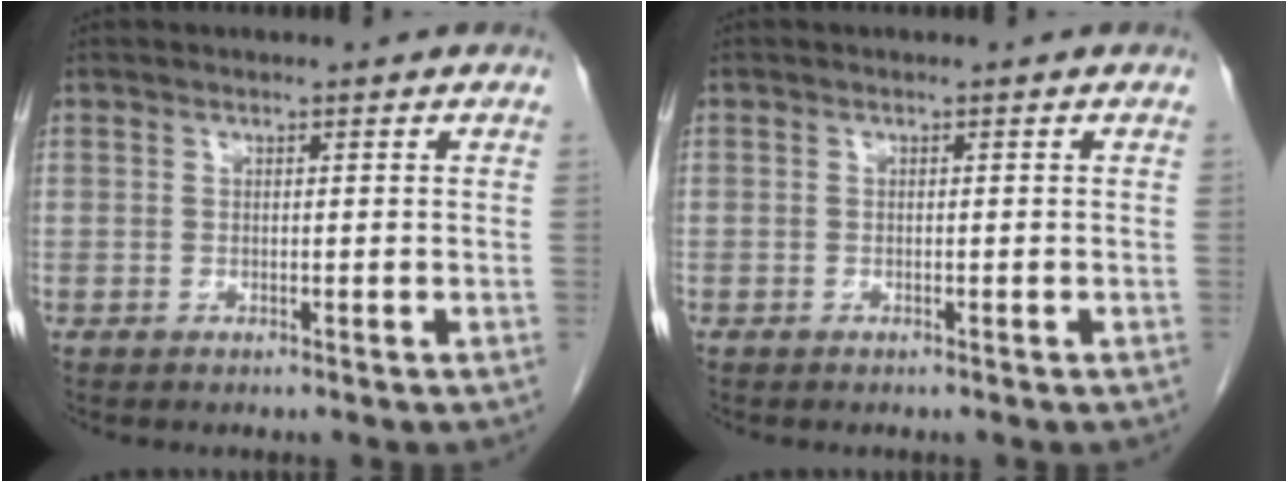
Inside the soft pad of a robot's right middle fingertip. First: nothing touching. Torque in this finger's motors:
{"motor_torque": [1.02, -1.12, 0.04, -0.21]}